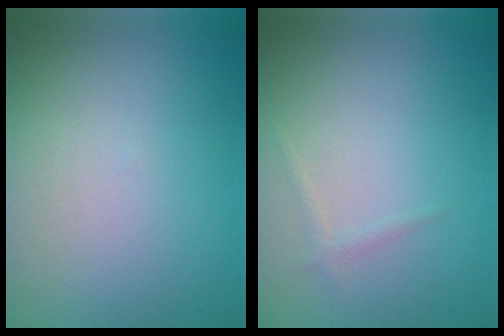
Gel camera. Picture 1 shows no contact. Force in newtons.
{"total": 0.6, "press": 0.6, "slide": 0.1}